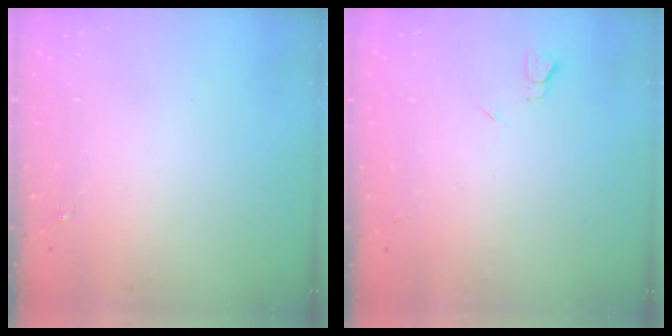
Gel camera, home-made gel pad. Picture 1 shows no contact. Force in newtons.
{"total": 2.7, "press": 2.6, "slide": 0.3}